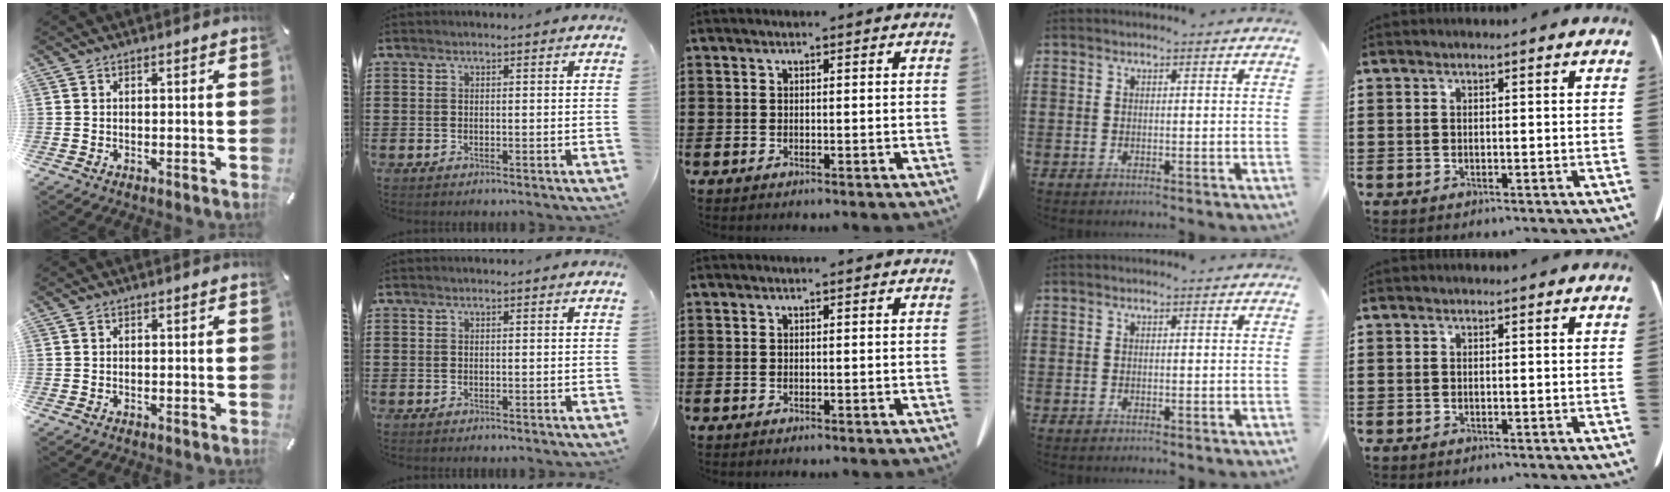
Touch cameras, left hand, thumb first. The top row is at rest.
{}